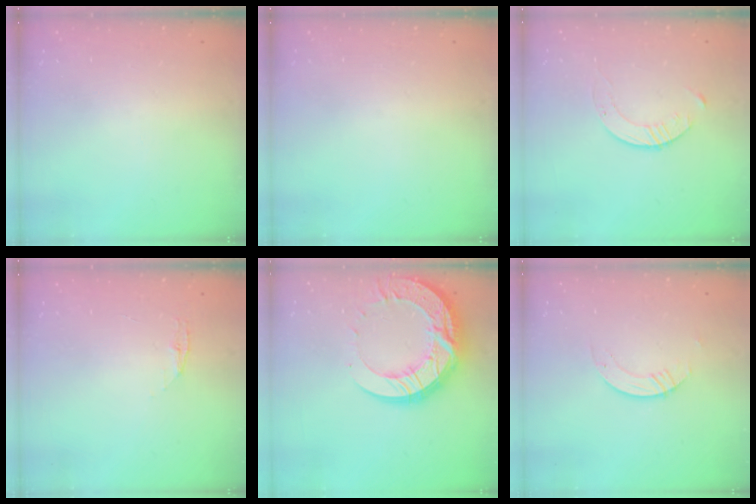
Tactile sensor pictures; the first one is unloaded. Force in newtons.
{"total": 0.0}
{"total": 3.6, "press": 3.5, "slide": 0.4}
{"total": 3.8, "press": 3.8, "slide": 0.5}
{"total": 22.2, "press": 22.1, "slide": 1.8}
{"total": 2.6, "press": 2.6, "slide": 0.2}